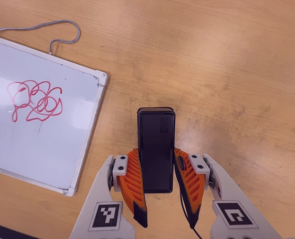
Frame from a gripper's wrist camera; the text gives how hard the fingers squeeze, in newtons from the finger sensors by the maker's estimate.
{"total": 5.1, "left": 3.7, "right": 6.5}